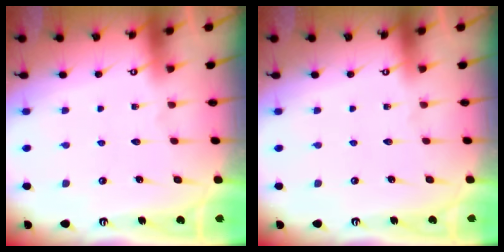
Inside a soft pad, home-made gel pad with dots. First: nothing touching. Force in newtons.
{"total": 0.0}